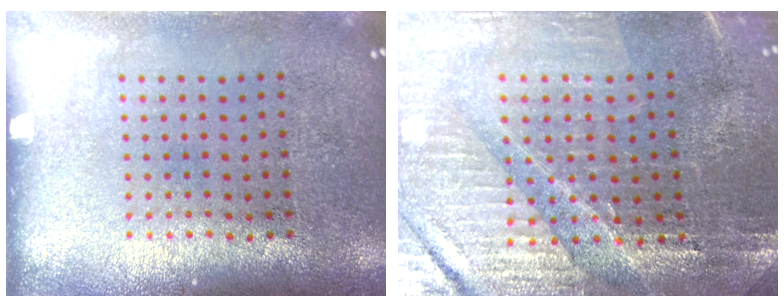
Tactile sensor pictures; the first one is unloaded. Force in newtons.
{"total": 3.1, "press": 3.1, "slide": 0.5}